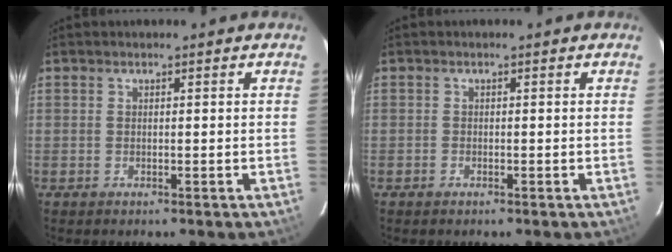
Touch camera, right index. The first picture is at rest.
{"total": 0.6, "force": [-0.5, 0.4, 0.1], "torque": [-0.002, 0.001, -0.011]}